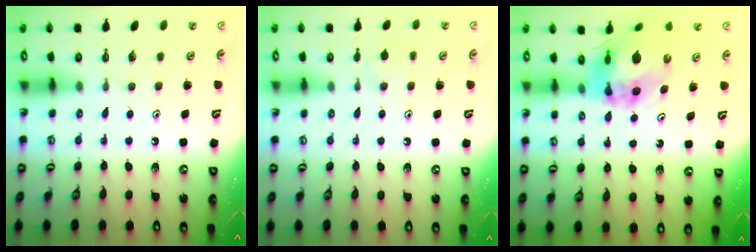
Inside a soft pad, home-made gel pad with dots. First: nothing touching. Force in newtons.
{"total": 3.7, "press": 3.6, "slide": 0.6}
{"total": 12.7, "press": 12.6, "slide": 1.5}